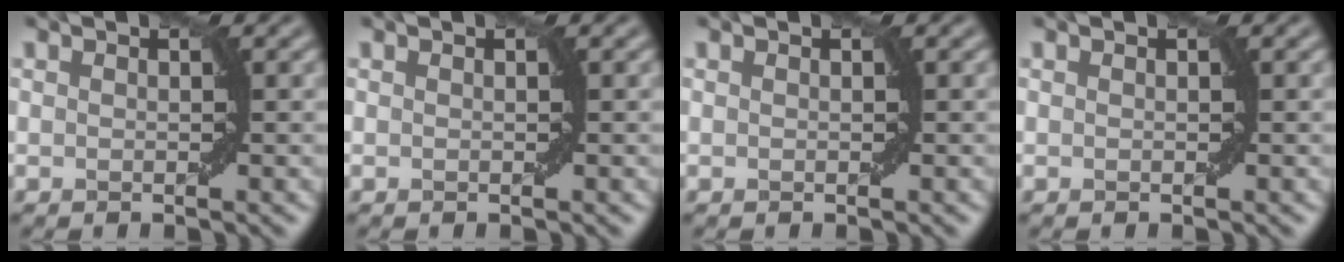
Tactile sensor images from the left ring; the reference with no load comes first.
{"total": 0.0}
{"total": 0.0}
{"total": 0.0}